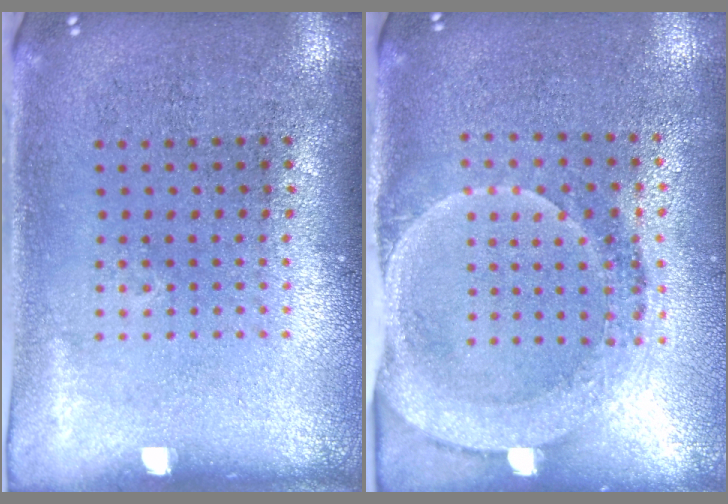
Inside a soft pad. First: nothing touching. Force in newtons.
{"total": 1.8, "press": 1.6, "slide": 0.8}